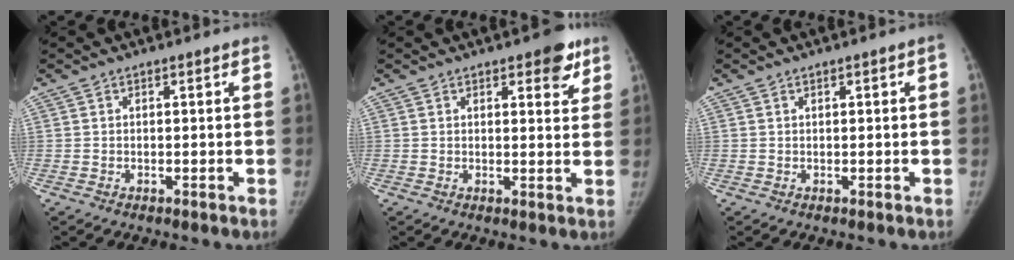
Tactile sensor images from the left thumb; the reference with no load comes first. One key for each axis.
{"total": 5.4, "fx": 3.2, "fy": 2.3, "fz": 3.7, "tx": -0.020, "ty": -0.014, "tz": 0.033}
{"total": 0.8, "fx": 0.1, "fy": 0.2, "fz": 0.7, "tx": -0.012, "ty": 0.006, "tz": 0.004}